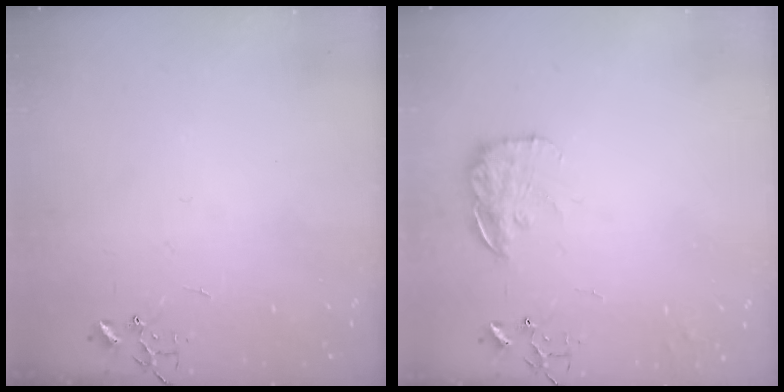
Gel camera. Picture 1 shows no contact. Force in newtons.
{"total": 12.9, "press": 12.8, "slide": 0.6}